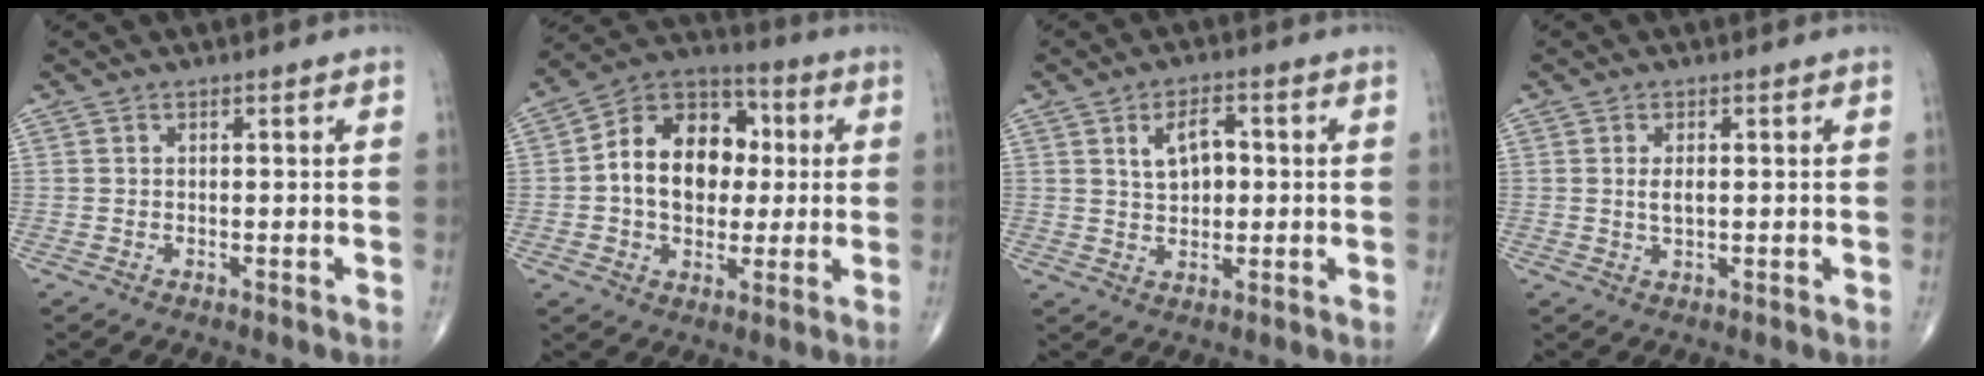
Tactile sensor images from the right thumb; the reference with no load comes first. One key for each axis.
{"total": 16.5, "fx": 1.0, "fy": 11.9, "fz": 11.4, "tx": -0.139, "ty": 0.025, "tz": 0.009}
{"total": 6.2, "fx": 1.4, "fy": 3.8, "fz": 4.8, "tx": -0.064, "ty": 0.002, "tz": 0.023}
{"total": 2.6, "fx": 0.3, "fy": 1.3, "fz": 2.2, "tx": -0.040, "ty": -0.002, "tz": 0.008}